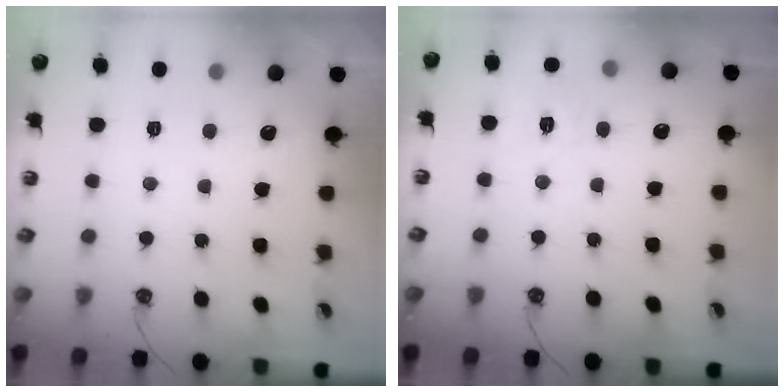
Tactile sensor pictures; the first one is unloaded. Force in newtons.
{"total": 7.5, "press": 7.5, "slide": 0.7}